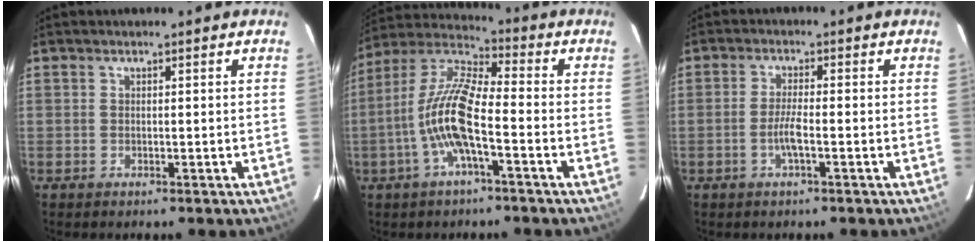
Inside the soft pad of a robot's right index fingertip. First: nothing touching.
{"total": 12.3, "force": [-3.9, 2.8, 11.3], "torque": [-0.234, 0.004, -0.081]}
{"total": 3.4, "force": [-1.4, 0.0, 3.1], "torque": [-0.063, -0.002, -0.027]}